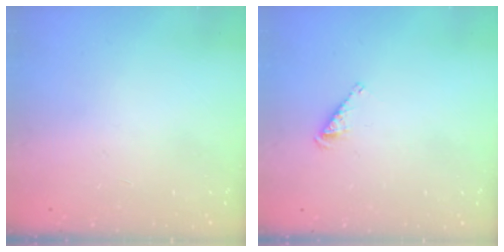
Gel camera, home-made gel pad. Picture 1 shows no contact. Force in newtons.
{"total": 2.8, "press": 2.8, "slide": 0.5}